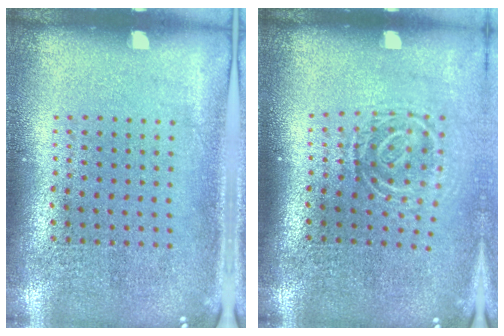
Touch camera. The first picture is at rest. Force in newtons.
{"total": 1.6, "press": 1.1, "slide": 1.2}